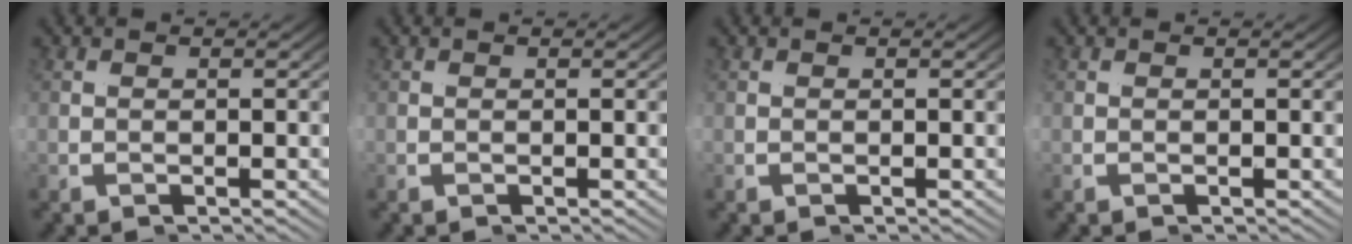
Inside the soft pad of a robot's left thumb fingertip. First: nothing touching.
{"total": 0.0}
{"total": 0.0}
{"total": 0.0}